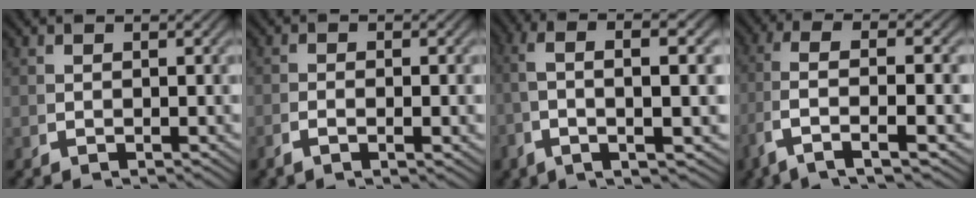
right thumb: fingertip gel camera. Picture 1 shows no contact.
{"total": 1.3, "force": [-0.5, 0.0, 1.1], "torque": [-0.021, 0.000, -0.012]}
{"total": 7.7, "force": [1.5, 1.7, 7.3], "torque": [-0.136, 0.012, 0.024]}
{"total": 7.4, "force": [-0.7, 2.9, 6.7], "torque": [-0.172, -0.021, 0.008]}